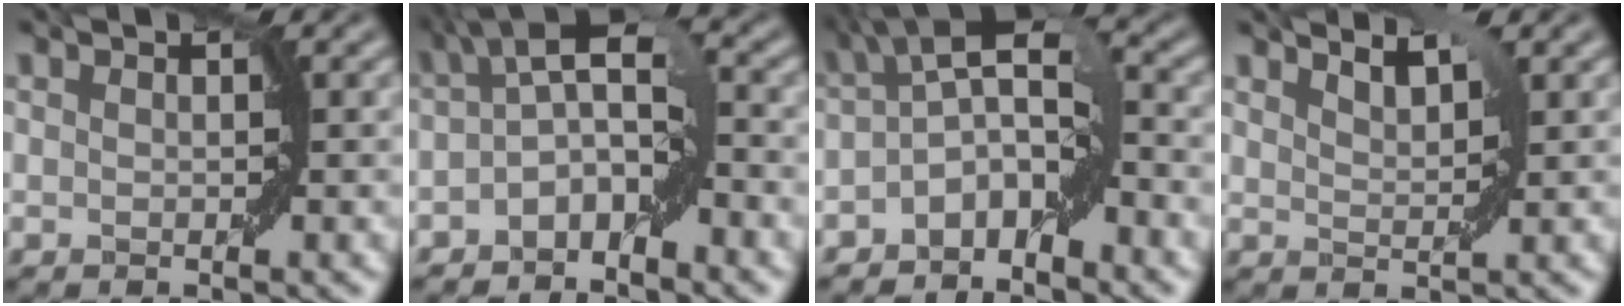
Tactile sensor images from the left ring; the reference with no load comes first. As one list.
[{"total": 4.6, "force": [-1.6, 2.0, 3.8], "torque": [-0.063, 0.012, -0.037]}, {"total": 5.7, "force": [-2.2, 2.6, 4.5], "torque": [-0.075, 0.011, -0.051]}, {"total": 2.3, "force": [2.2, 0.2, 0.8], "torque": [-0.009, -0.001, 0.033]}]